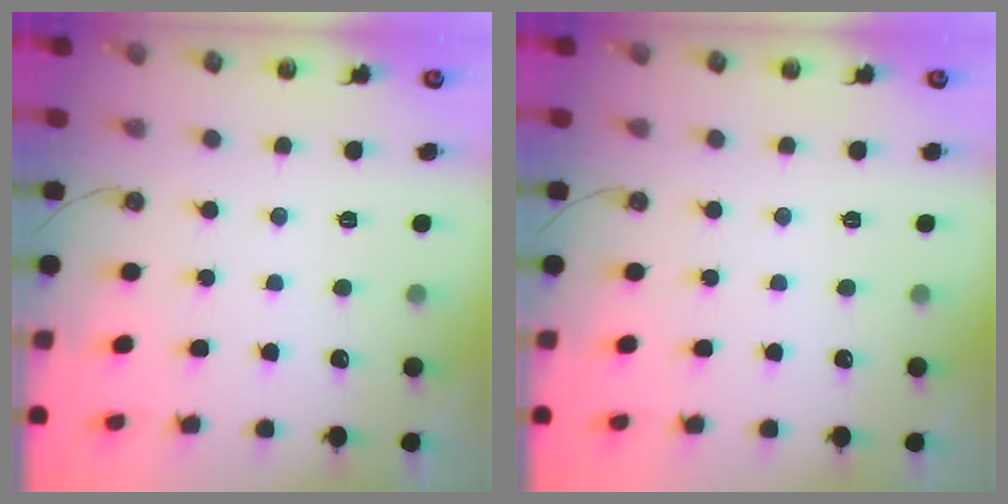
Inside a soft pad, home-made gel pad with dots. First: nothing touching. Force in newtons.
{"total": 0.0}